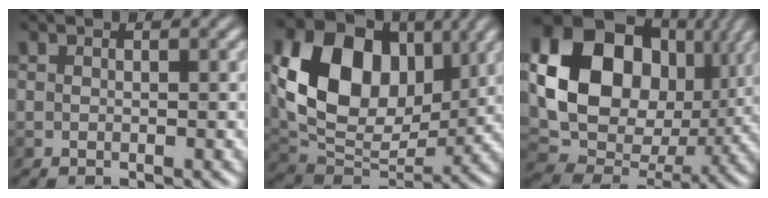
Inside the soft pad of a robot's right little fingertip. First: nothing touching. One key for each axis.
{"total": 12.6, "fx": 3.1, "fy": 8.9, "fz": 8.4, "tx": -0.145, "ty": 0.006, "tz": 0.050}
{"total": 17.4, "fx": 3.8, "fy": 13.1, "fz": 10.7, "tx": -0.206, "ty": -0.001, "tz": 0.086}